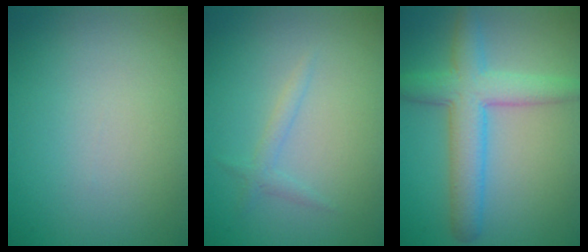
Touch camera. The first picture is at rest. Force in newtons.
{"total": 1.1, "press": 1.1, "slide": 0.2}
{"total": 5.5, "press": 5.5, "slide": 0.2}